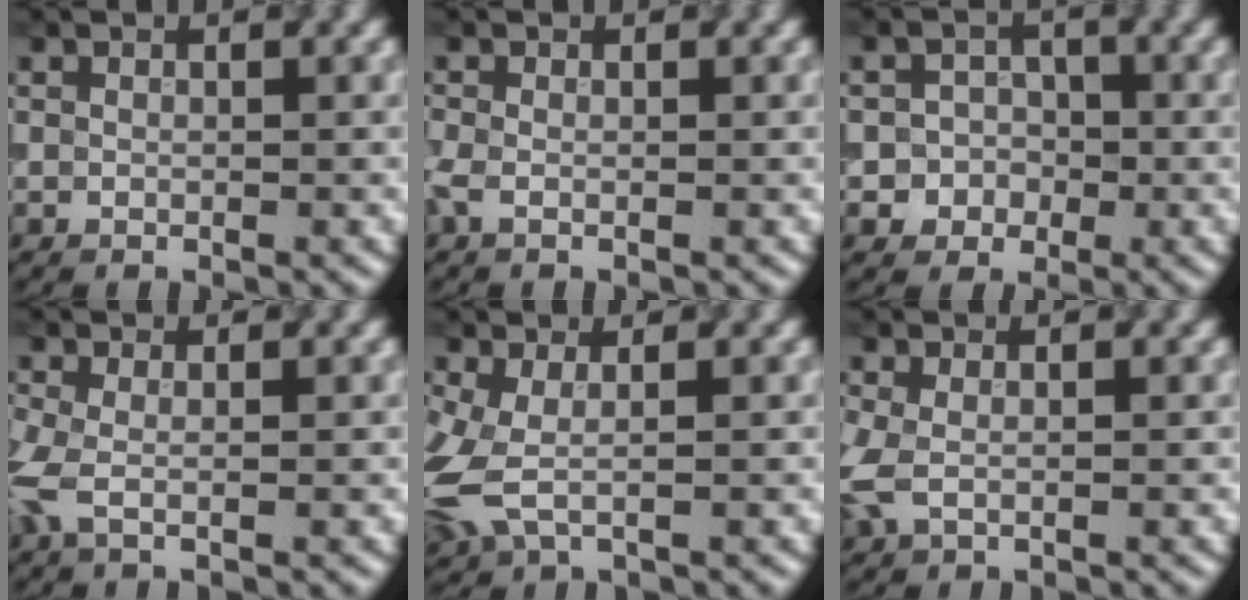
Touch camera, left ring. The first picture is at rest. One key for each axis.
{"total": 1.0, "fx": -0.3, "fy": 0.4, "fz": 0.8, "tx": -0.021, "ty": -0.003, "tz": -0.009}
{"total": 2.8, "fx": -0.9, "fy": 2.6, "fz": 0.6, "tx": 0.019, "ty": 0.004, "tz": -0.026}
{"total": 2.1, "fx": -0.3, "fy": 0.7, "fz": 2.0, "tx": -0.053, "ty": -0.004, "tz": -0.014}
{"total": 3.7, "fx": -0.2, "fy": 1.8, "fz": 3.2, "tx": -0.096, "ty": -0.007, "tz": -0.007}
{"total": 2.1, "fx": 0.0, "fy": 1.1, "fz": 1.8, "tx": -0.050, "ty": 0.000, "tz": -0.006}